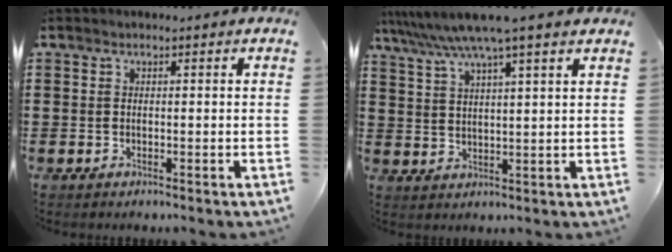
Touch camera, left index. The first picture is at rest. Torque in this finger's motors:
{"motor_torque": [1.05, -1.09, 1.05, 0.21]}